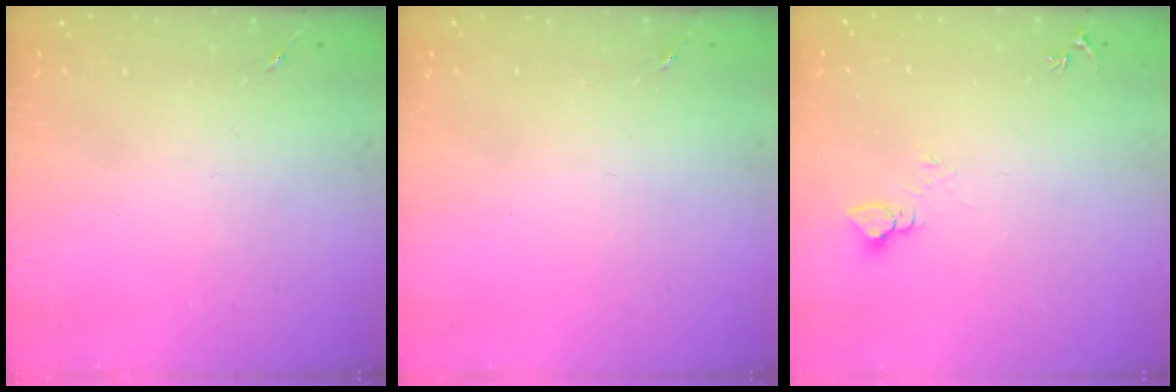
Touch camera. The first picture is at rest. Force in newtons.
{"total": 0.0}
{"total": 3.7, "press": 3.7, "slide": 0.3}